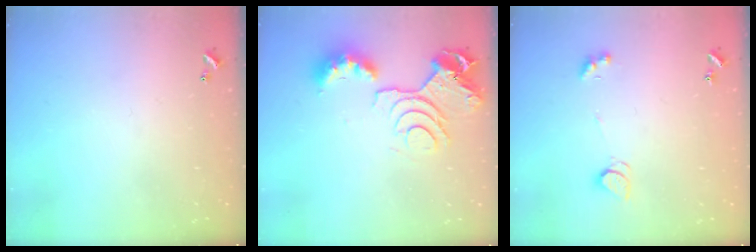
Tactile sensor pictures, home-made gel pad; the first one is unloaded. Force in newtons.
{"total": 12.0, "press": 11.9, "slide": 1.3}
{"total": 2.5, "press": 2.4, "slide": 0.5}